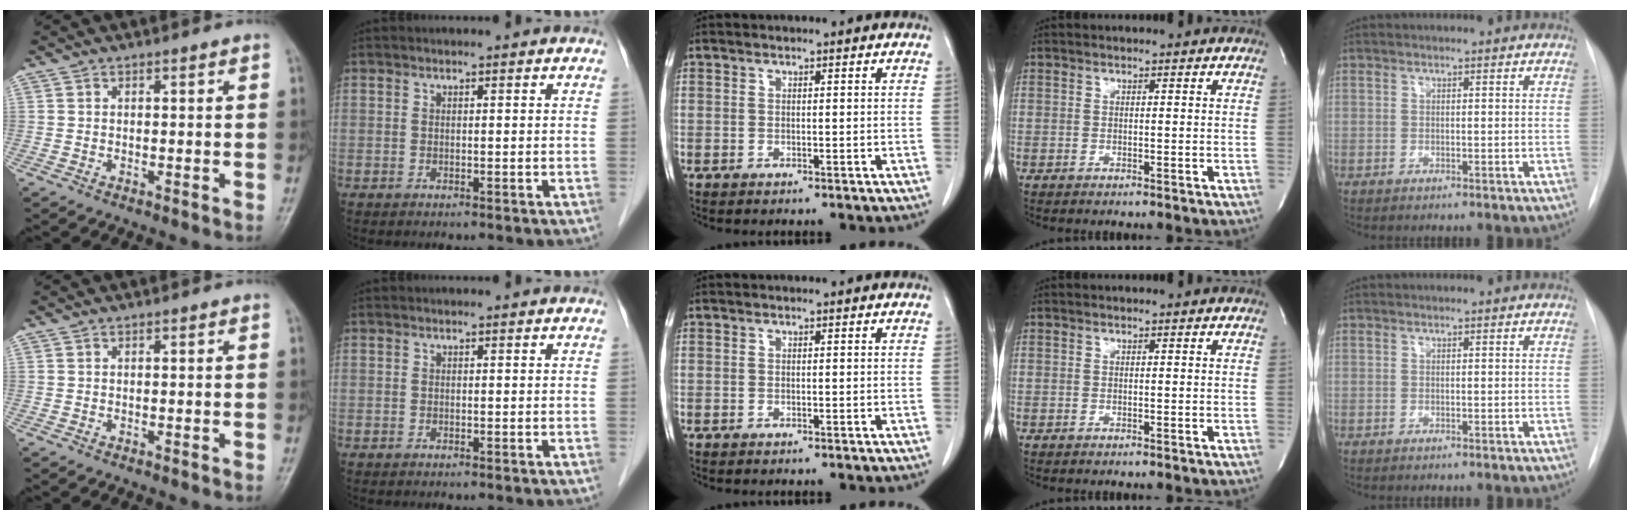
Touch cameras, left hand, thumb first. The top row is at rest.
{}